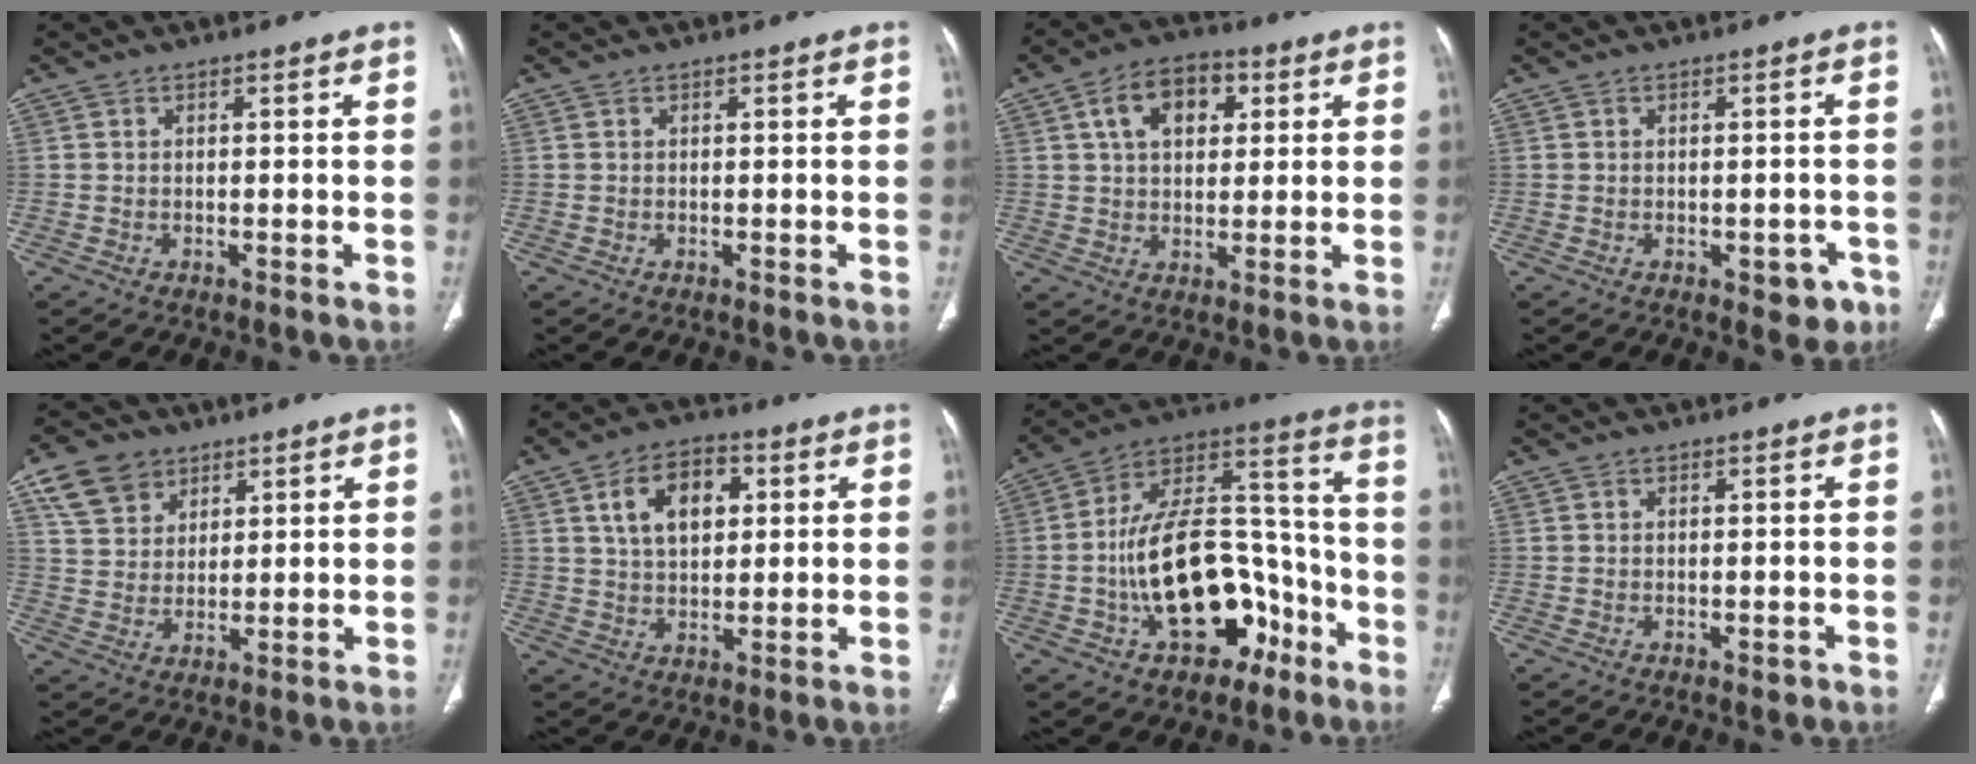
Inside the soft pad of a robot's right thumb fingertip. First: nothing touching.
{"total": 0.0}
{"total": 10.7, "force": [3.7, 6.9, 7.3], "torque": [-0.094, 0.005, 0.055]}
{"total": 4.1, "force": [-1.9, 2.5, 2.6], "torque": [-0.007, 0.009, -0.019]}
{"total": 9.2, "force": [5.1, 6.9, 3.3], "torque": [-0.042, -0.011, 0.100]}
{"total": 10.5, "force": [3.4, 6.6, 7.4], "torque": [-0.098, -0.002, 0.057]}
{"total": 22.3, "force": [-7.6, 13.2, 16.3], "torque": [-0.241, 0.078, -0.110]}
{"total": 0.7, "force": [-0.2, 0.5, 0.4], "torque": [-0.003, 0.000, -0.001]}